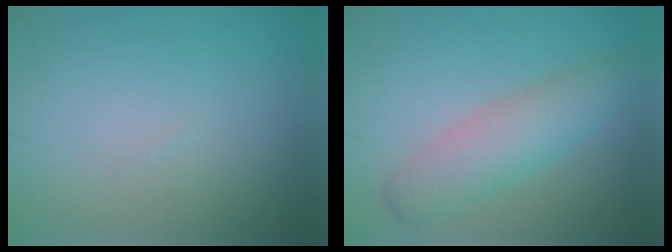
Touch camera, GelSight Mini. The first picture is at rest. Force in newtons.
{"total": 4.7, "press": 4.7, "slide": 0.2}